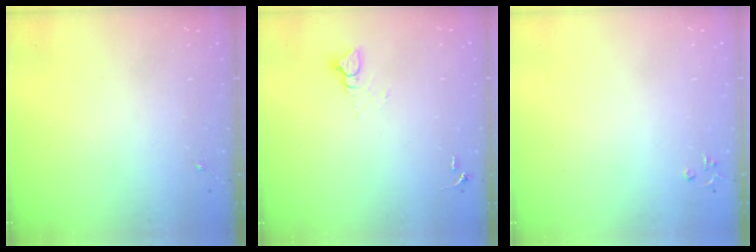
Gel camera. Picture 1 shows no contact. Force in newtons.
{"total": 3.6, "press": 3.6, "slide": 0.2}
{"total": 3.3, "press": 3.3, "slide": 0.3}